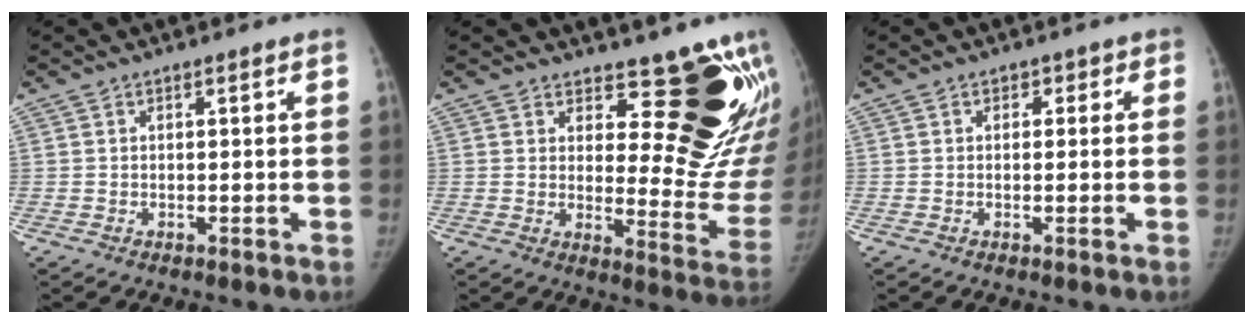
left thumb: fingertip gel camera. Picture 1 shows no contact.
{"total": 18.4, "force": [12.8, 7.4, 10.9], "torque": [-0.091, -0.115, 0.158]}
{"total": 1.5, "force": [0.3, 1.3, 0.5], "torque": [0.014, 0.003, -0.003]}